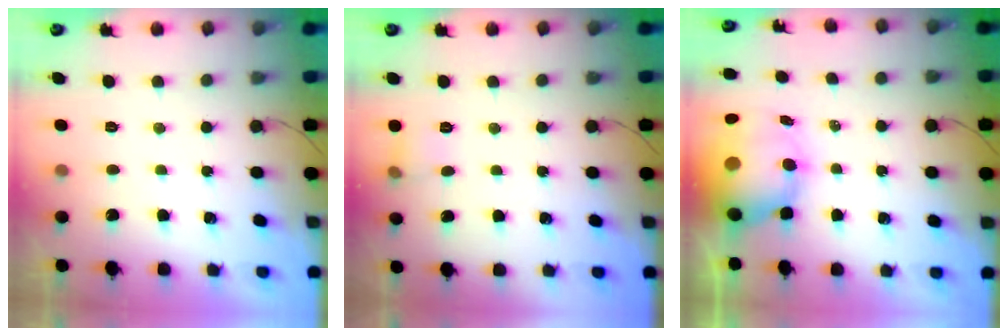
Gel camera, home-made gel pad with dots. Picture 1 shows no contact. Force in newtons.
{"total": 5.1, "press": 4.9, "slide": 1.5}
{"total": 11.2, "press": 10.9, "slide": 2.4}